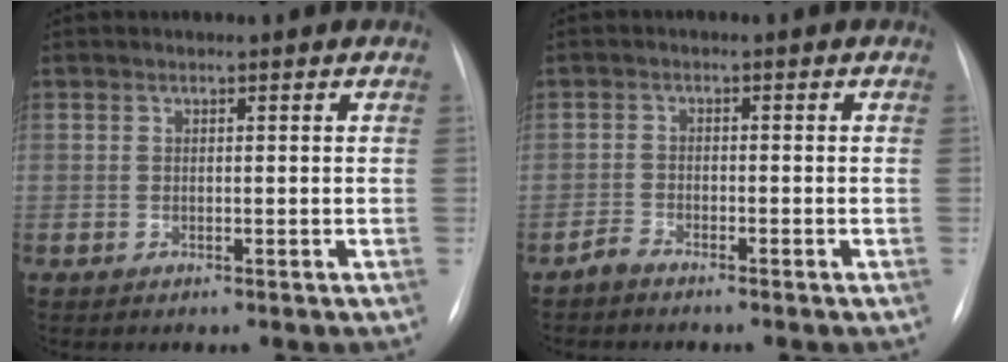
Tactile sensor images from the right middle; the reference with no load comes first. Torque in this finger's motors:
{"motor_torque": [0.24, -0.42, 0.09, 0.02]}